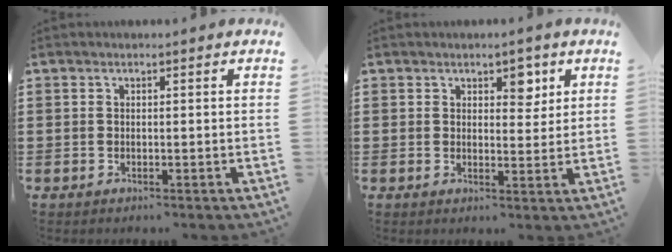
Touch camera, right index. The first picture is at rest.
{"total": 3.6, "force": [2.3, 2.1, 2.0], "torque": [-0.022, 0.001, 0.034]}